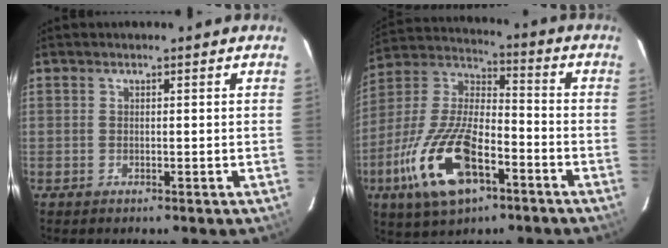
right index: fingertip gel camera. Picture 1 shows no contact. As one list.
[{"total": 19.7, "force": [-9.1, 8.7, 15.2], "torque": [-0.327, -0.015, -0.167]}]